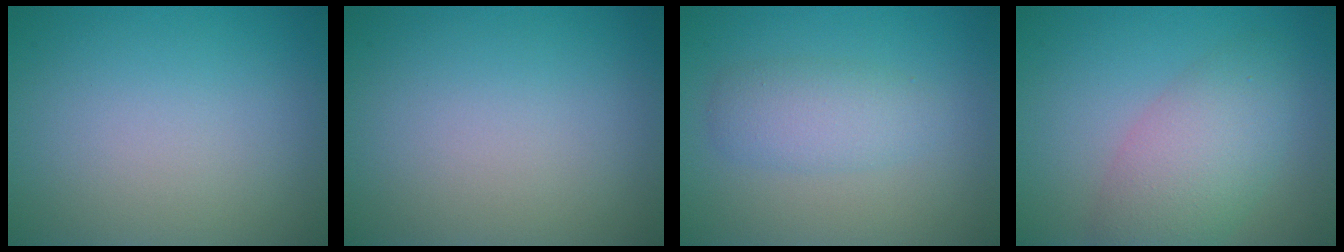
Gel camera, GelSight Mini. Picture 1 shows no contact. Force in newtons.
{"total": 0.0}
{"total": 2.9, "press": 2.9, "slide": 0.1}
{"total": 5.3, "press": 5.3, "slide": 0.1}